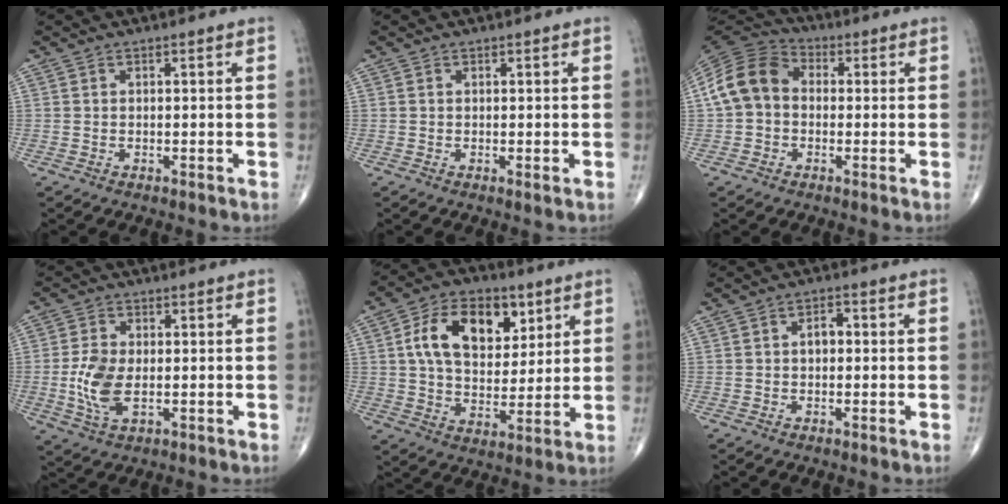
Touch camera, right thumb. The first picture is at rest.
{"total": 0.5, "force": [0.0, 0.0, 0.5], "torque": [-0.012, -0.004, -0.002]}
{"total": 10.8, "force": [0.0, 8.5, 6.6], "torque": [-0.118, 0.034, -0.014]}
{"total": 7.6, "force": [-0.8, 4.1, 6.3], "torque": [-0.137, -0.003, -0.013]}
{"total": 16.1, "force": [5.5, 10.1, 11.2], "torque": [-0.149, -0.012, 0.096]}
{"total": 2.7, "force": [0.0, 1.8, 2.1], "torque": [-0.022, 0.012, -0.005]}